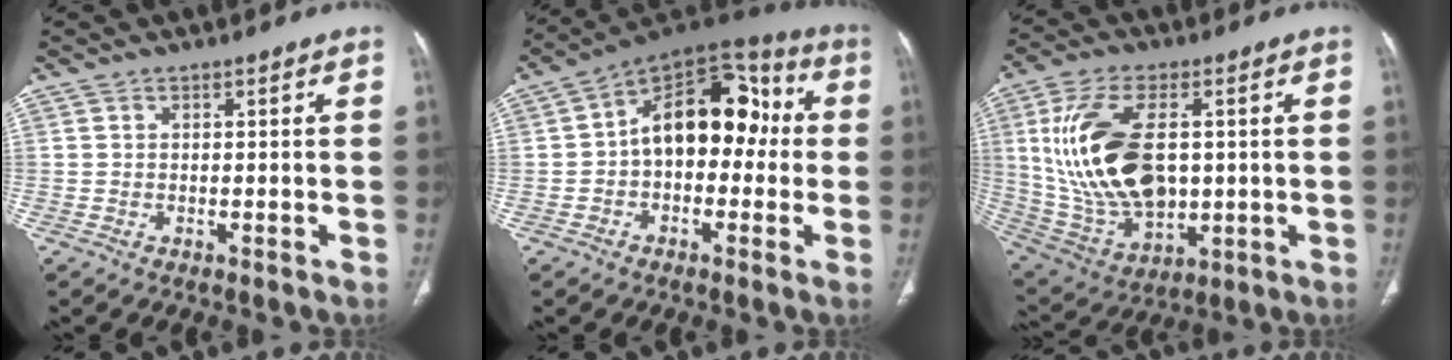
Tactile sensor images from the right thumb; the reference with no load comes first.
{"total": 17.2, "force": [0.3, 10.9, 13.3], "torque": [-0.154, 0.055, -0.011]}
{"total": 21.3, "force": [2.2, 12.2, 17.3], "torque": [-0.333, -0.010, 0.057]}